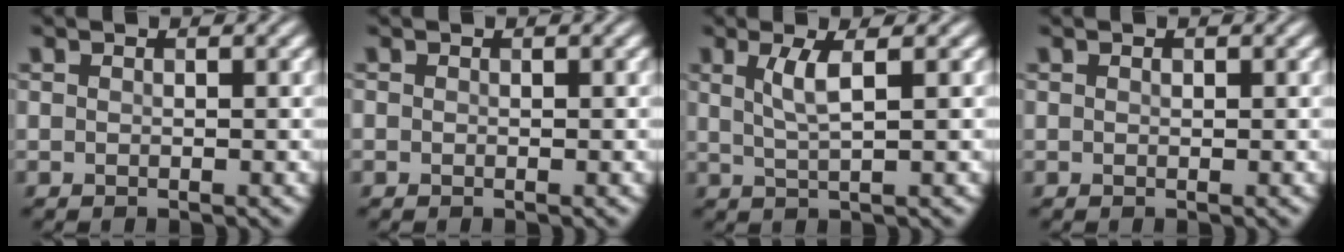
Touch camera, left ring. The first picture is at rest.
{"total": 0.0}
{"total": 2.6, "force": [0.9, 0.5, 2.4], "torque": [-0.047, -0.001, 0.018]}
{"total": 0.0}